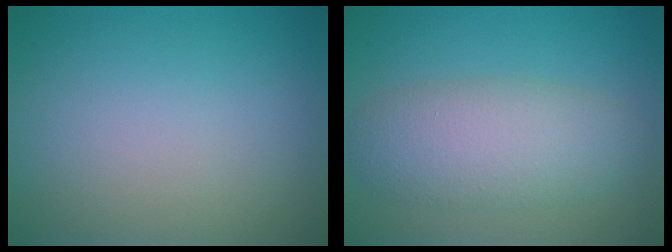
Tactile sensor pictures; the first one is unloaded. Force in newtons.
{"total": 5.3, "press": 5.3, "slide": 0.4}